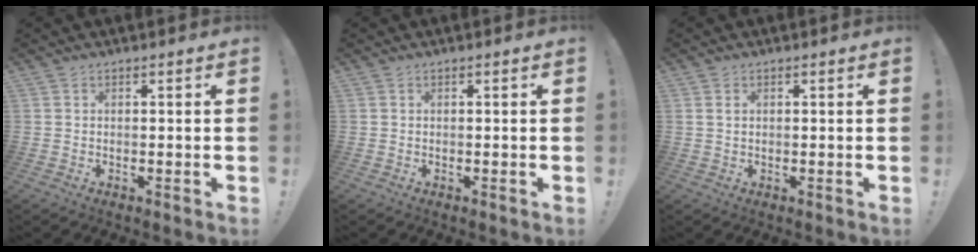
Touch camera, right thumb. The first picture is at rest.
{"total": 0.0}
{"total": 1.2, "force": [0.6, 0.7, 0.7], "torque": [-0.009, 0.000, 0.009]}